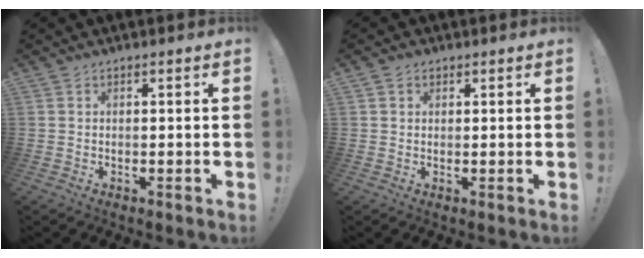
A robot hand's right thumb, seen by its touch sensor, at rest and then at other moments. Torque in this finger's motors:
{"motor_torque": [0.06, -0.15, -0.02, -0.05, 0.02]}